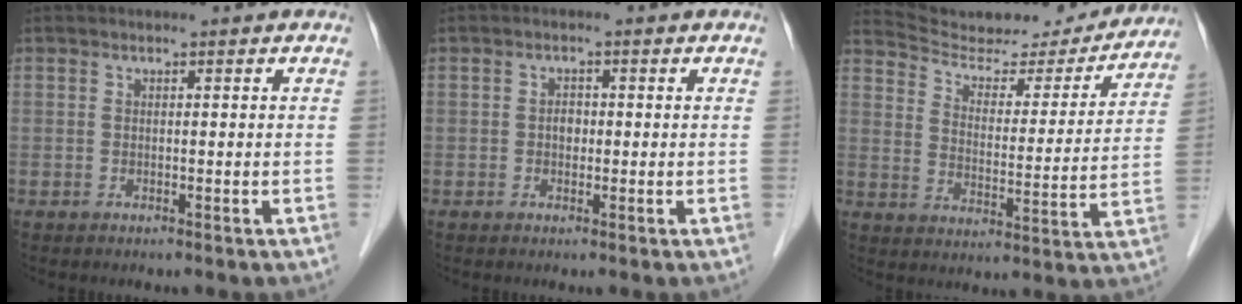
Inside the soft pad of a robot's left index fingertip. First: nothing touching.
{"total": 1.4, "force": [-0.1, 1.1, 0.9], "torque": [-0.014, 0.004, -0.003]}
{"total": 19.3, "force": [18.4, 3.6, 4.5], "torque": [-0.065, -0.020, 0.253]}